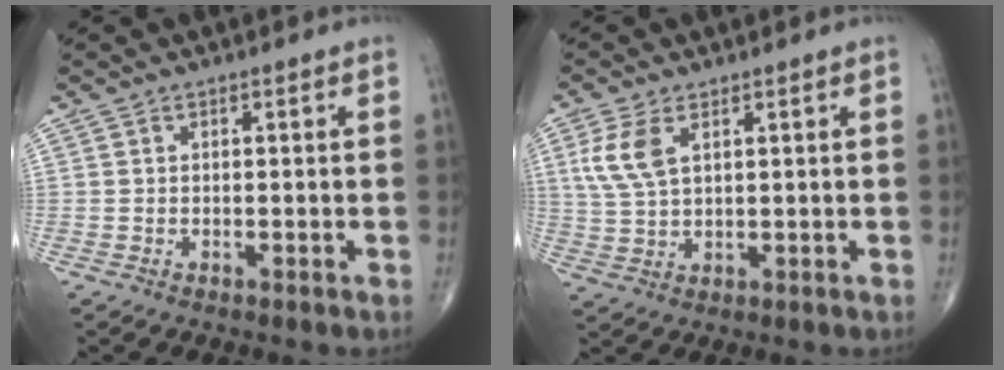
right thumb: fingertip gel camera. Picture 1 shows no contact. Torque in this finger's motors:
{"motor_torque": [-0.87, 0.81, 0.78, 0.23, 0.08]}